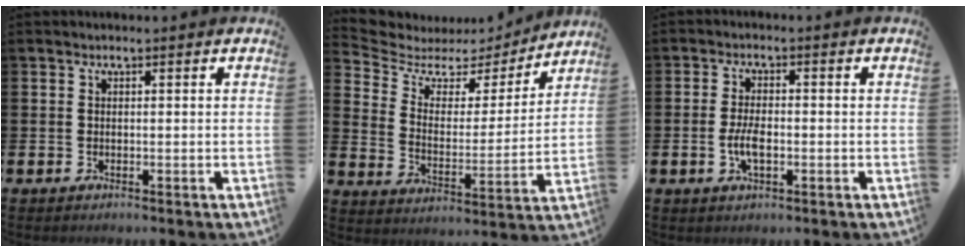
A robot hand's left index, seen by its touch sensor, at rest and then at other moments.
{"total": 5.4, "force": [4.5, 2.9, 0.9], "torque": [-0.056, -0.036, 0.070]}
{"total": 3.7, "force": [-0.8, 1.5, 3.2], "torque": [-0.063, -0.001, -0.017]}